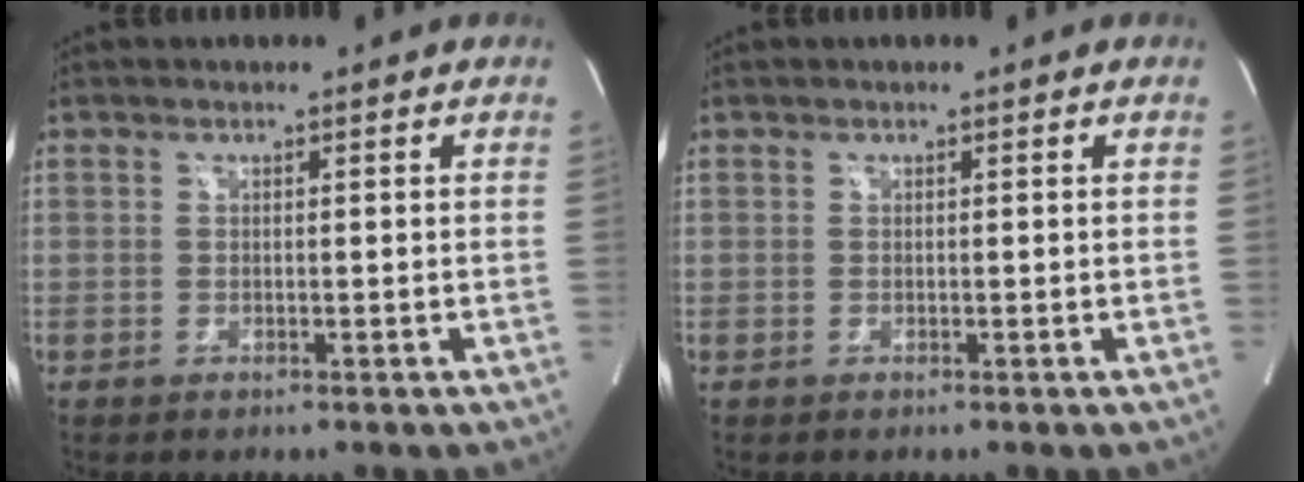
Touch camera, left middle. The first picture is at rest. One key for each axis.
{"total": 0.0}